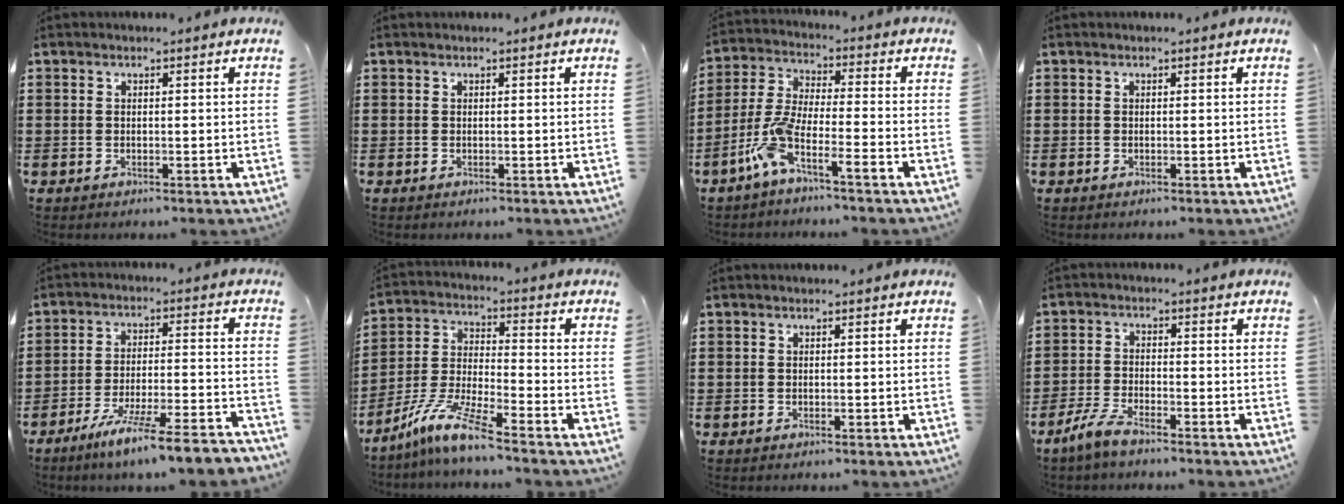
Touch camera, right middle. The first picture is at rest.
{"total": 0.0}
{"total": 7.1, "force": [-5.0, 0.8, 5.0], "torque": [-0.134, -0.015, -0.106]}
{"total": 0.0}
{"total": 8.2, "force": [-7.0, -0.6, 4.2], "torque": [-0.074, -0.004, -0.133]}
{"total": 9.2, "force": [-7.4, 0.1, 5.5], "torque": [-0.123, -0.008, -0.152]}
{"total": 0.0}
{"total": 3.9, "force": [-3.2, 0.6, 2.2], "torque": [-0.064, -0.003, -0.070]}